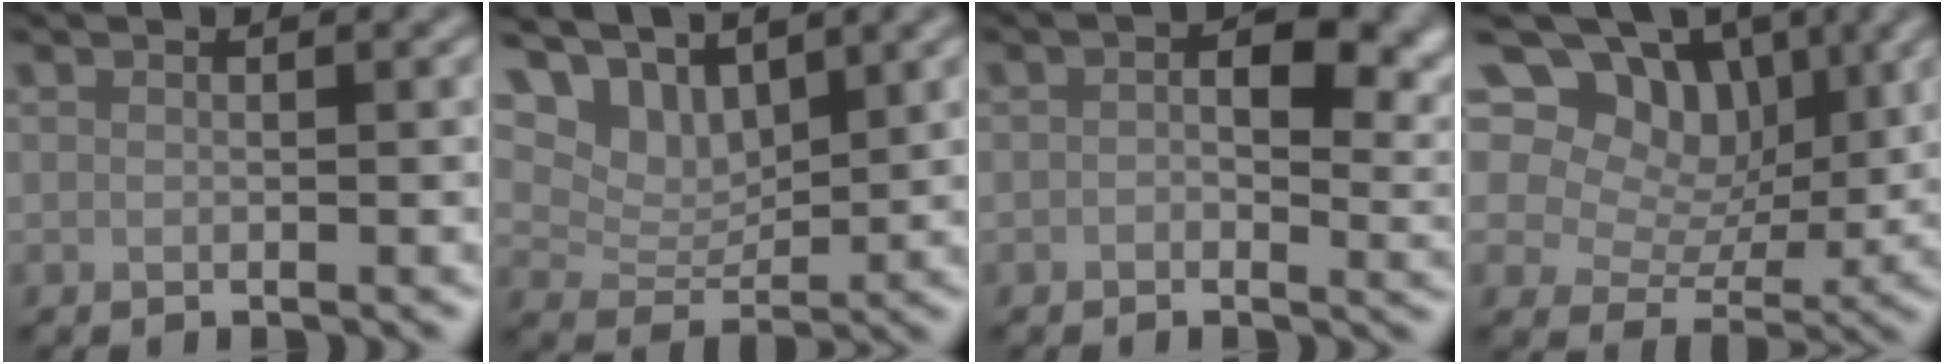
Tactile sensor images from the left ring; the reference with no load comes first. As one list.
[{"total": 6.7, "force": [4.9, 3.3, 3.1], "torque": [-0.064, -0.003, 0.085]}, {"total": 8.0, "force": [2.3, 4.3, 6.3], "torque": [-0.064, 0.004, 0.025]}, {"total": 11.9, "force": [7.0, 7.2, 6.5], "torque": [-0.119, 0.018, 0.097]}]